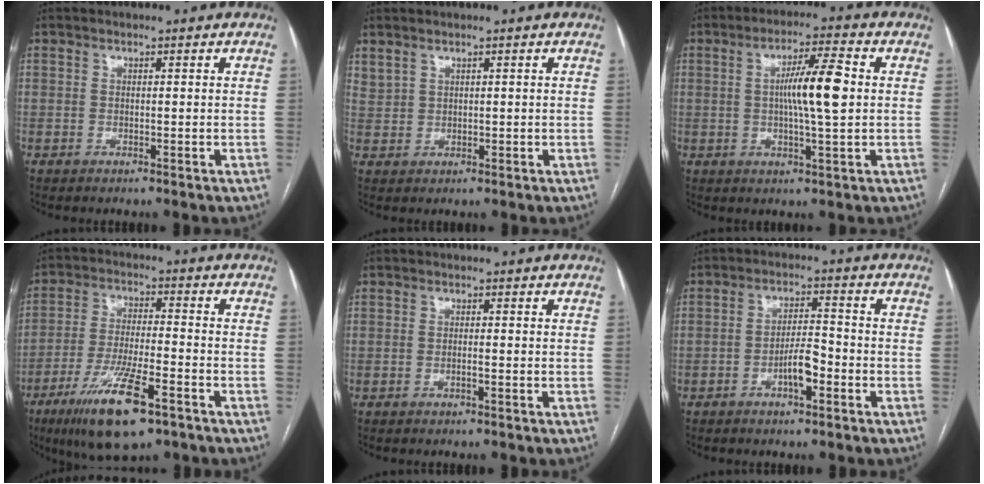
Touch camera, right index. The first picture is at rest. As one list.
[{"total": 2.1, "force": [1.7, 1.0, 0.6], "torque": [-0.017, 0.008, 0.042]}, {"total": 8.7, "force": [0.7, 0.5, 8.7], "torque": [-0.151, 0.006, 0.009]}, {"total": 13.3, "force": [-7.7, 2.5, 10.5], "torque": [-0.204, -0.022, -0.130]}, {"total": 0.9, "force": [-0.4, 0.0, 0.8], "torque": [-0.016, 0.001, -0.007]}, {"total": 4.9, "force": [-2.2, 1.2, 4.2], "torque": [-0.078, 0.008, -0.039]}]